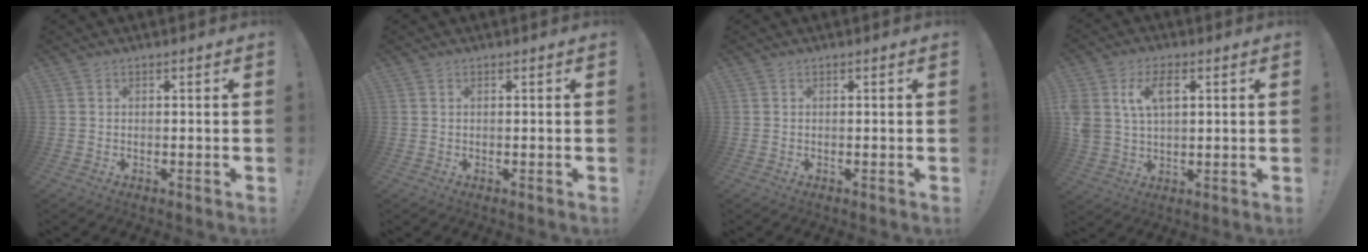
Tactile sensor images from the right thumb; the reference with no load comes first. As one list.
[{"total": 0.0}, {"total": 0.0}, {"total": 9.0, "force": [3.3, 5.7, 6.1], "torque": [-0.123, 0.001, 0.060]}]